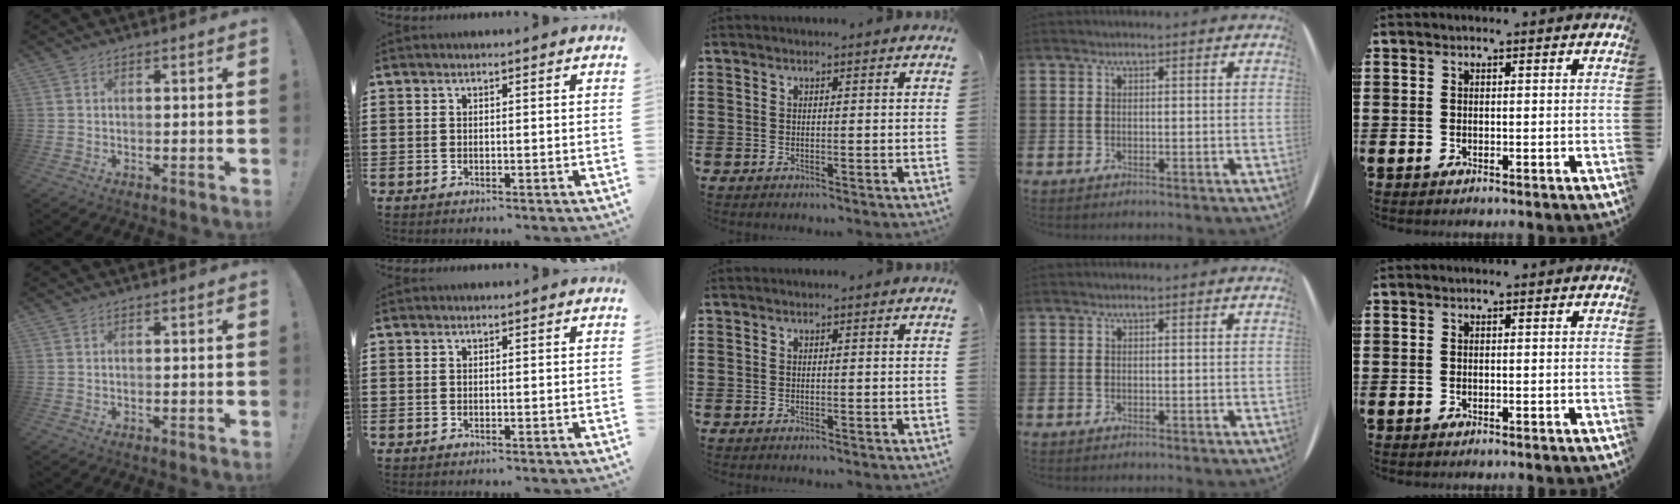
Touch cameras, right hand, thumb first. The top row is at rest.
{}